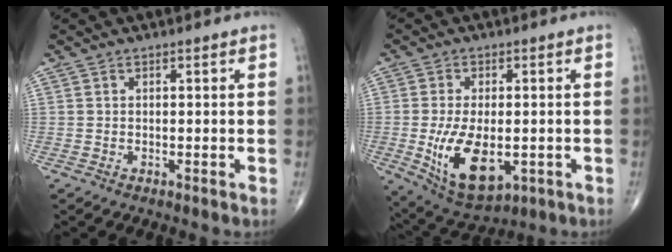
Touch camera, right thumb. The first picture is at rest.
{"total": 13.2, "force": [-2.6, 6.9, 11.0], "torque": [-0.191, -0.013, -0.025]}